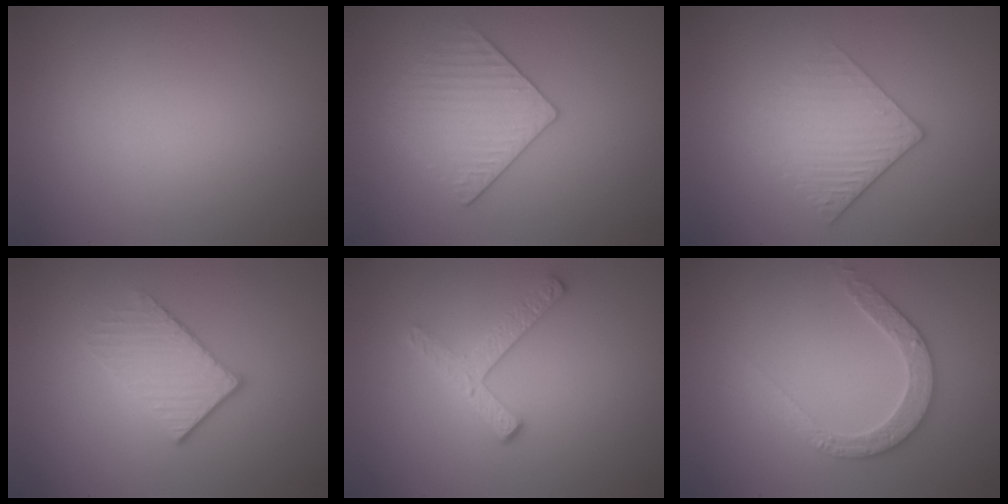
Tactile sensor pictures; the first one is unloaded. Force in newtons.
{"total": 3.3, "press": 3.3, "slide": 0.2}
{"total": 3.0, "press": 2.7, "slide": 1.3}
{"total": 2.6, "press": 2.3, "slide": 1.2}
{"total": 2.8, "press": 2.4, "slide": 1.4}
{"total": 2.9, "press": 2.9, "slide": 0.5}